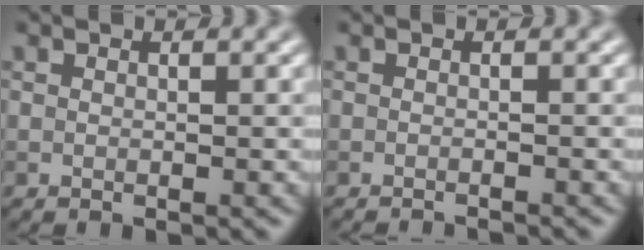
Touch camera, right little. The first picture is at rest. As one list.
[{"total": 2.1, "force": [-1.9, 0.3, 0.7], "torque": [-0.002, -0.002, -0.027]}]